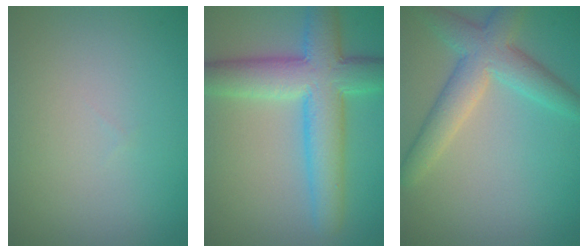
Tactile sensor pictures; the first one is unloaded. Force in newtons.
{"total": 8.2, "press": 8.2, "slide": 0.2}
{"total": 5.0, "press": 5.0, "slide": 0.2}